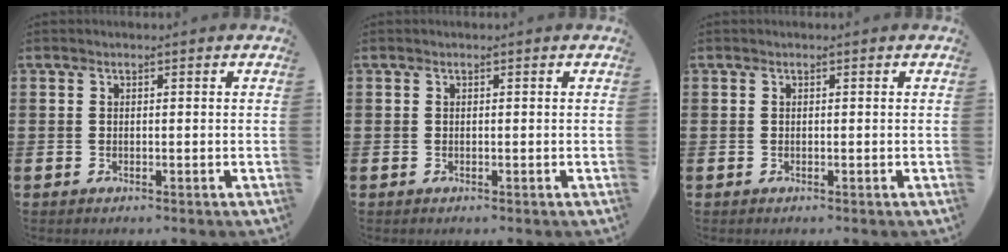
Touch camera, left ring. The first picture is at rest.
{"total": 0.0}
{"total": 0.0}